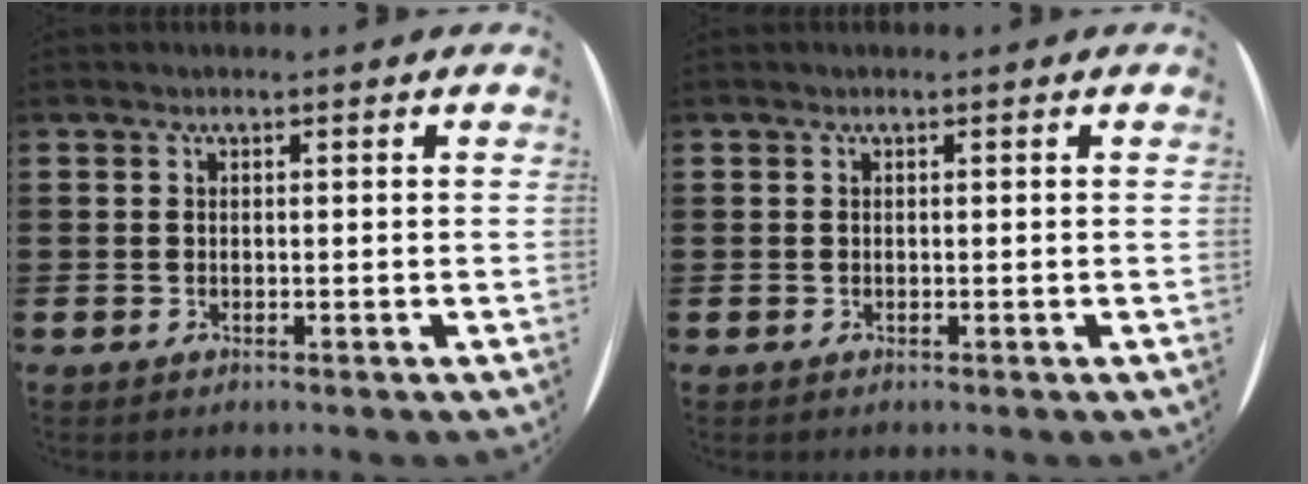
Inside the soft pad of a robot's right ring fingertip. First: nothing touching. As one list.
[{"total": 0.0}]